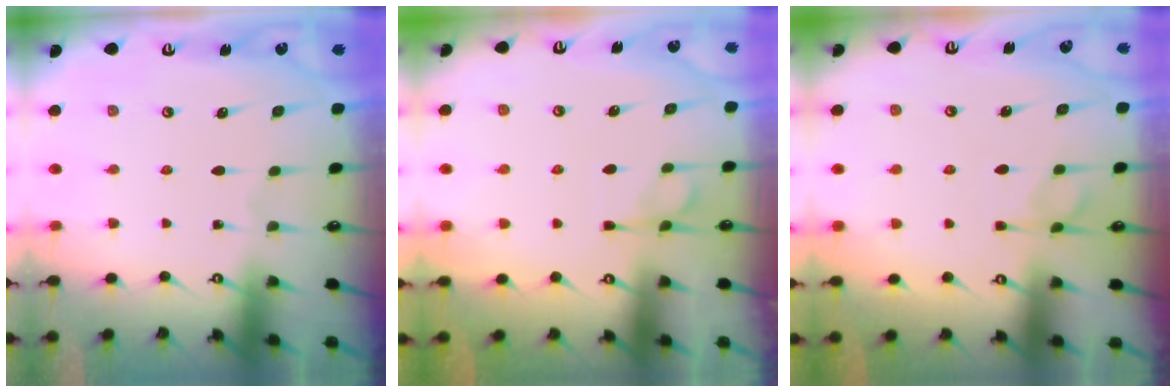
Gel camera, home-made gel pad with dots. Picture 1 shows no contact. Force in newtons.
{"total": 2.0, "press": 1.4, "slide": 1.3}
{"total": 3.0, "press": 2.7, "slide": 1.3}